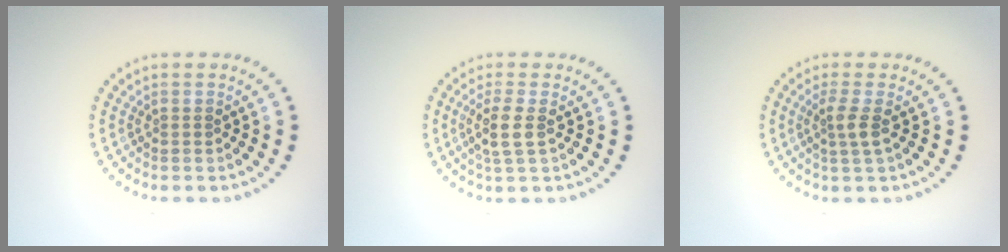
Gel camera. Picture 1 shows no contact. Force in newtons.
{"total": 2.3, "press": 2.0, "slide": 1.2}
{"total": 2.0, "press": 1.4, "slide": 1.4}